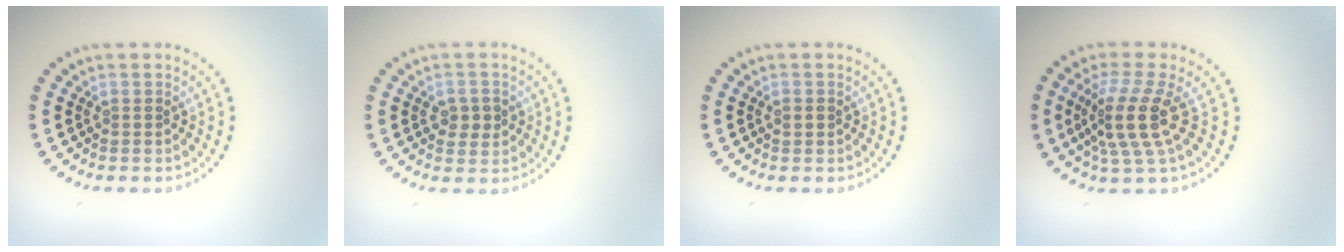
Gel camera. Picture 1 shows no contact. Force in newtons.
{"total": 2.2, "press": 2.2, "slide": 0.2}
{"total": 1.1, "press": 1.1, "slide": 0.1}
{"total": 4.4, "press": 3.4, "slide": 2.8}